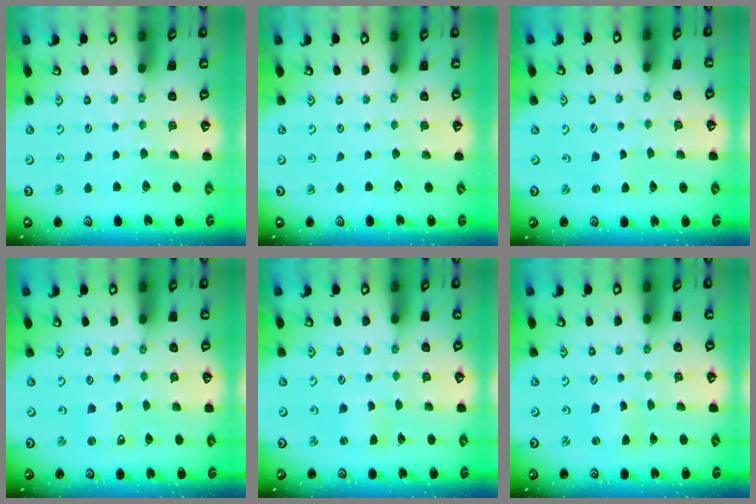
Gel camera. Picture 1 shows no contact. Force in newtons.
{"total": 0.0}
{"total": 0.0}
{"total": 1.9, "press": 1.8, "slide": 0.4}
{"total": 1.6, "press": 1.6, "slide": 0.2}
{"total": 1.1, "press": 1.1, "slide": 0.2}